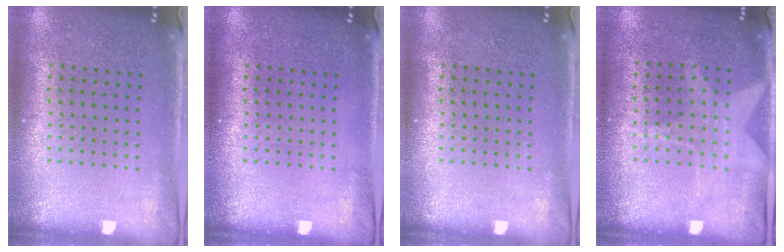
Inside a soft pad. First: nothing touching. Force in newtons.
{"total": 0.0}
{"total": 0.0}
{"total": 1.2, "press": 0.9, "slide": 0.8}